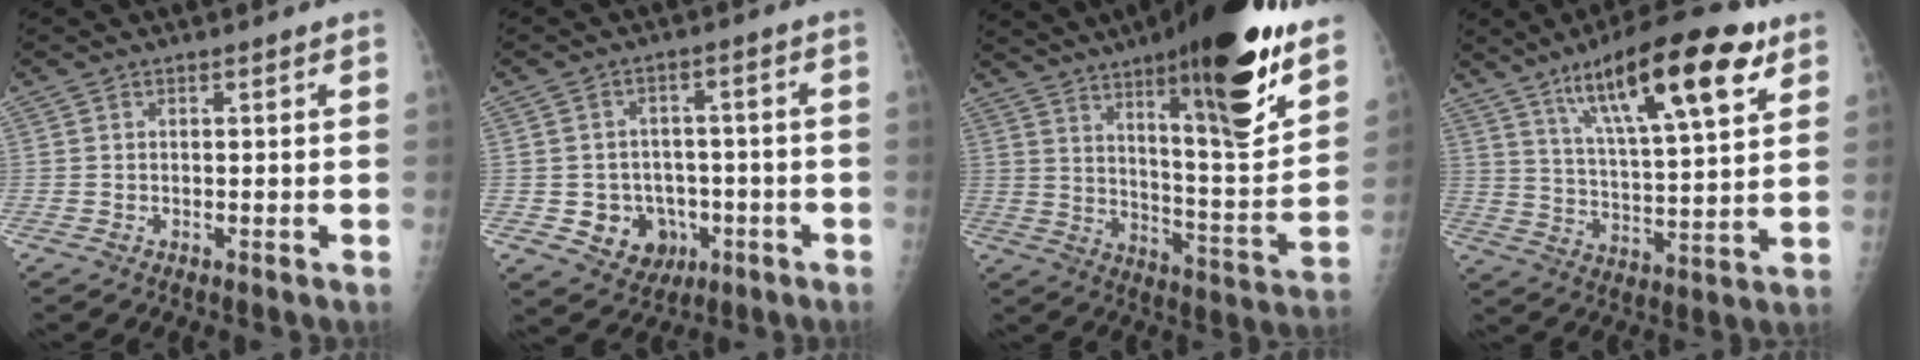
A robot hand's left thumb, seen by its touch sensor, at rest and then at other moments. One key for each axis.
{"total": 9.0, "fx": -2.6, "fy": 7.8, "fz": 3.7, "tx": -0.025, "ty": 0.019, "tz": -0.028}
{"total": 26.3, "fx": 16.1, "fy": 5.3, "fz": 20.1, "tx": -0.279, "ty": -0.073, "tz": 0.252}
{"total": 21.1, "fx": 11.6, "fy": 5.5, "fz": 16.8, "tx": -0.248, "ty": -0.035, "tz": 0.190}